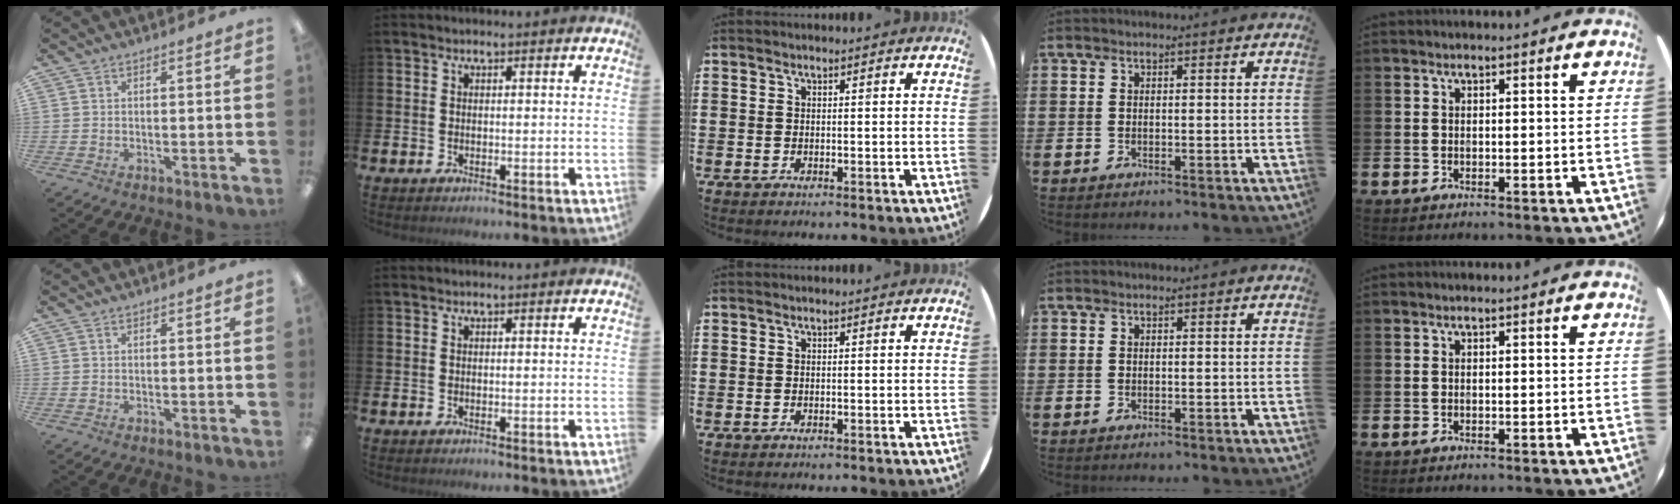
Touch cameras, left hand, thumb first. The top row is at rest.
{}